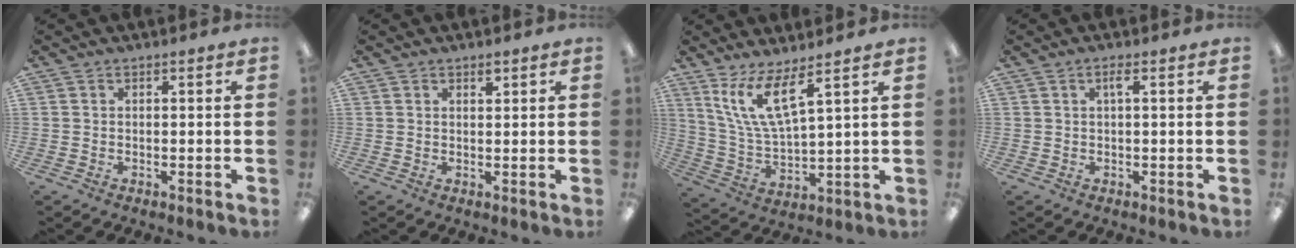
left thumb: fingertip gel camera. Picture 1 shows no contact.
{"total": 1.8, "force": [1.5, 0.8, 0.8], "torque": [0.000, -0.006, 0.023]}
{"total": 12.1, "force": [8.1, 3.3, 8.4], "torque": [-0.184, -0.024, 0.148]}
{"total": 2.0, "force": [0.9, 0.4, 1.8], "torque": [-0.030, 0.003, 0.012]}